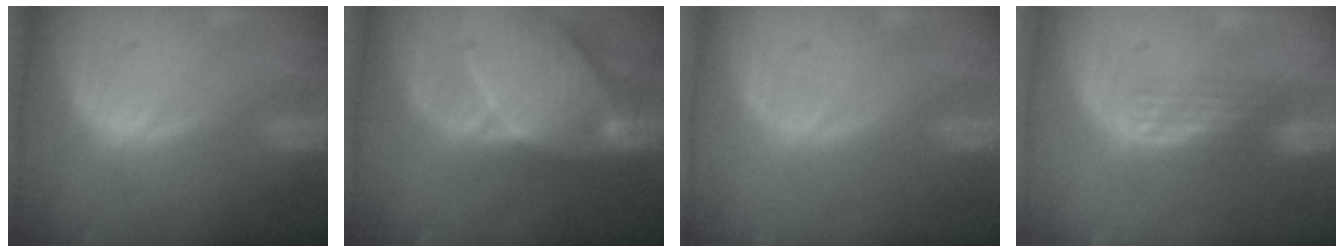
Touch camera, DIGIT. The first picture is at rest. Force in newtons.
{"total": 9.6, "press": 8.7, "slide": 4.0}
{"total": 0.0}
{"total": 2.9, "press": 2.7, "slide": 1.2}